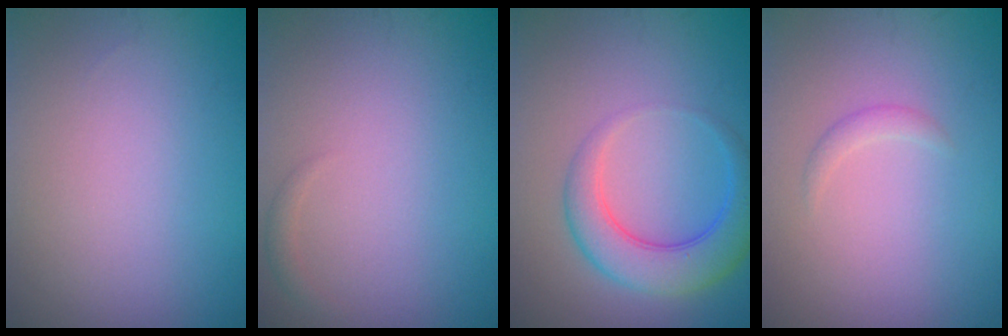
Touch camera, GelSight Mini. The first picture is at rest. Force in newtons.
{"total": 0.7, "press": 0.7, "slide": 0.1}
{"total": 5.1, "press": 5.1, "slide": 0.1}
{"total": 0.9, "press": 0.9, "slide": 0.1}